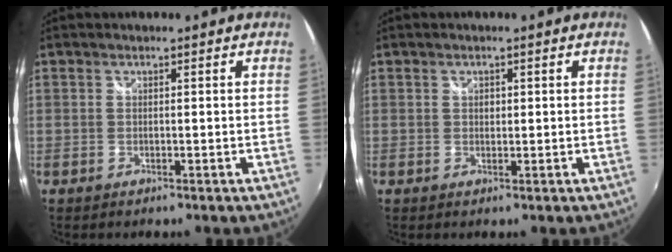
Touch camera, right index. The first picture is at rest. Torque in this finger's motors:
{"motor_torque": [0.08, 0.04, 0.07, 0.02]}